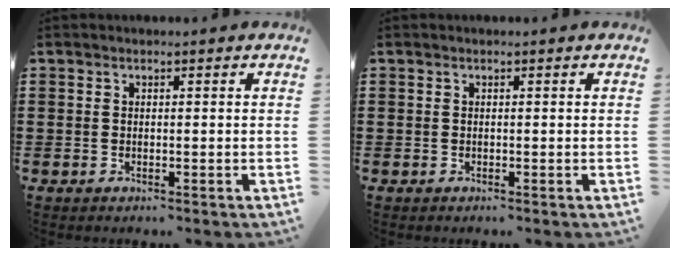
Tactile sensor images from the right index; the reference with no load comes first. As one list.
[{"total": 0.0}]